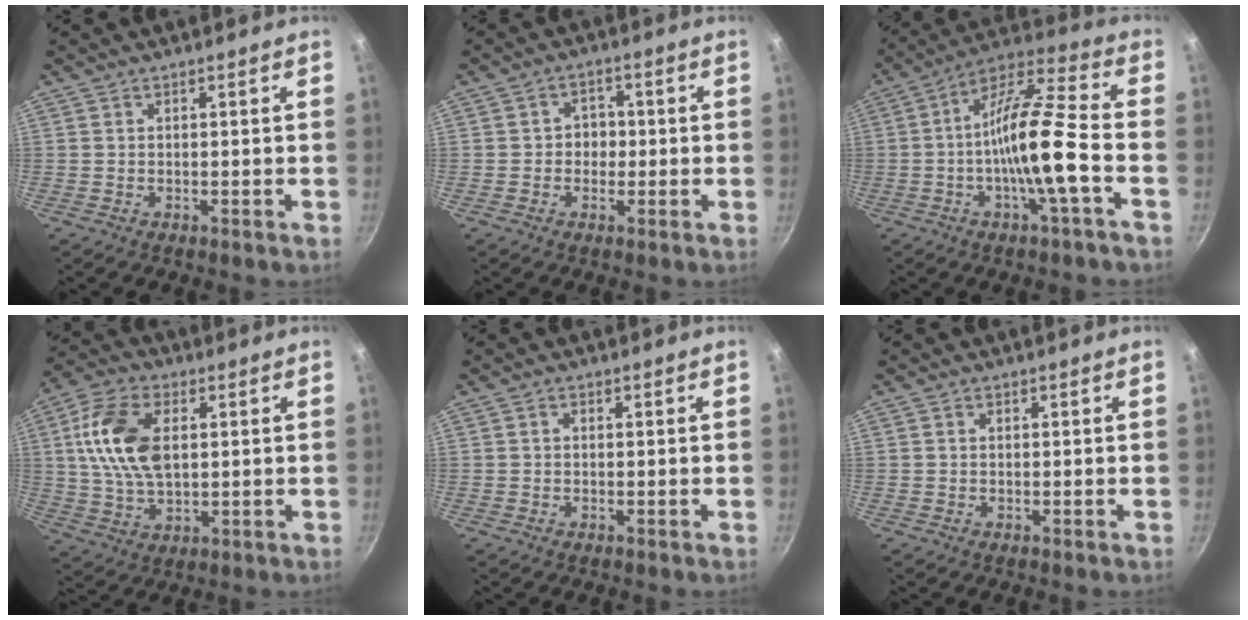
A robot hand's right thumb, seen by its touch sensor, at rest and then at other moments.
{"total": 4.0, "force": [-0.4, 3.5, 1.9], "torque": [0.003, 0.009, -0.010]}
{"total": 15.4, "force": [-3.7, 2.5, 14.7], "torque": [-0.252, 0.038, -0.076]}
{"total": 14.2, "force": [2.7, 8.4, 11.1], "torque": [-0.198, 0.003, 0.045]}
{"total": 0.8, "force": [0.0, 0.7, 0.5], "torque": [-0.009, 0.005, 0.001]}
{"total": 0.5, "force": [0.1, 0.4, 0.3], "torque": [-0.005, 0.004, 0.002]}